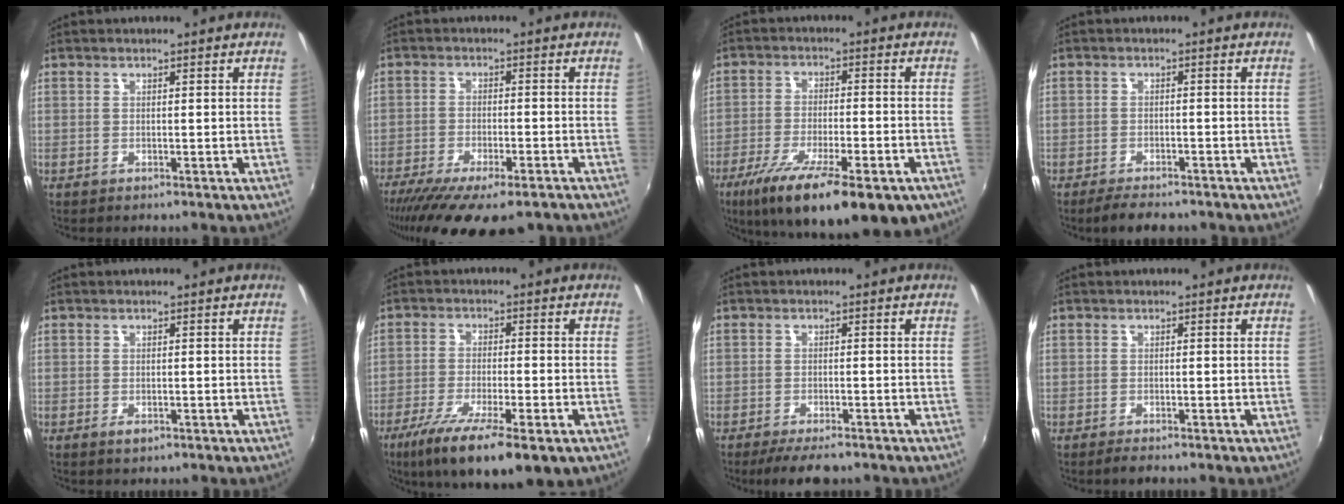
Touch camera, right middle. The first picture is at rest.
{"total": 16.4, "force": [-12.3, 4.4, 9.9], "torque": [-0.197, -0.063, -0.187]}
{"total": 20.5, "force": [-12.6, 6.1, 15.0], "torque": [-0.265, -0.060, -0.191]}
{"total": 5.4, "force": [-4.5, 1.7, 2.5], "torque": [-0.059, -0.010, -0.074]}
{"total": 1.4, "force": [-0.8, 0.8, 0.9], "torque": [-0.015, -0.003, -0.014]}
{"total": 15.0, "force": [-8.9, 3.6, 11.6], "torque": [-0.224, -0.050, -0.149]}
{"total": 6.1, "force": [-4.9, 1.5, 3.4], "torque": [-0.076, -0.019, -0.080]}
{"total": 1.9, "force": [-1.6, 0.6, 0.9], "torque": [-0.022, -0.007, -0.029]}